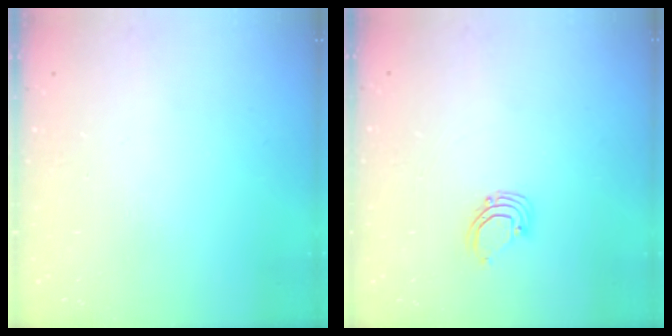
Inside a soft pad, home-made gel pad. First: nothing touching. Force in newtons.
{"total": 2.9, "press": 2.9, "slide": 0.3}